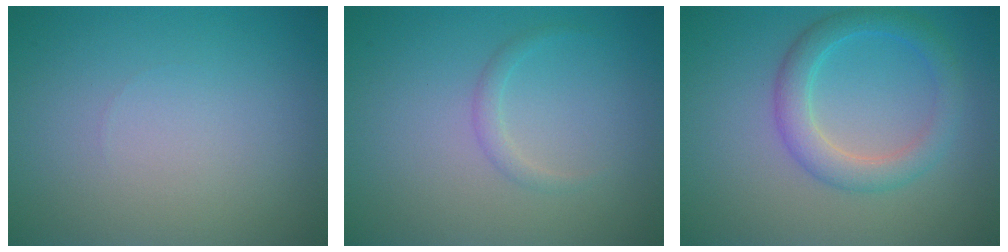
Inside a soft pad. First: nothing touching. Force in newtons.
{"total": 1.0, "press": 1.0, "slide": 0.1}
{"total": 3.4, "press": 3.4, "slide": 0.1}